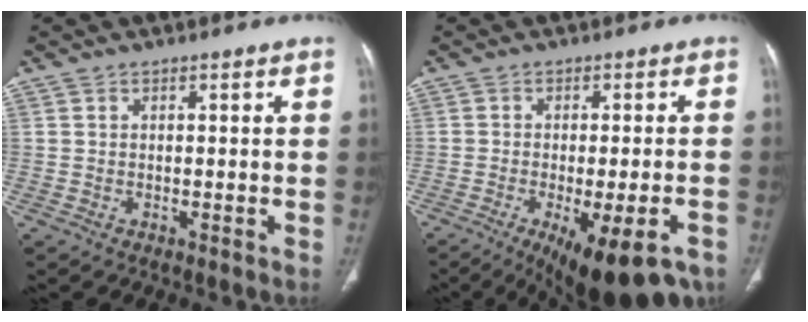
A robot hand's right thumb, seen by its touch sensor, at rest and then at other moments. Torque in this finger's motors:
{"motor_torque": [1.28, 1.14, 0.16, -0.48, 0.08]}